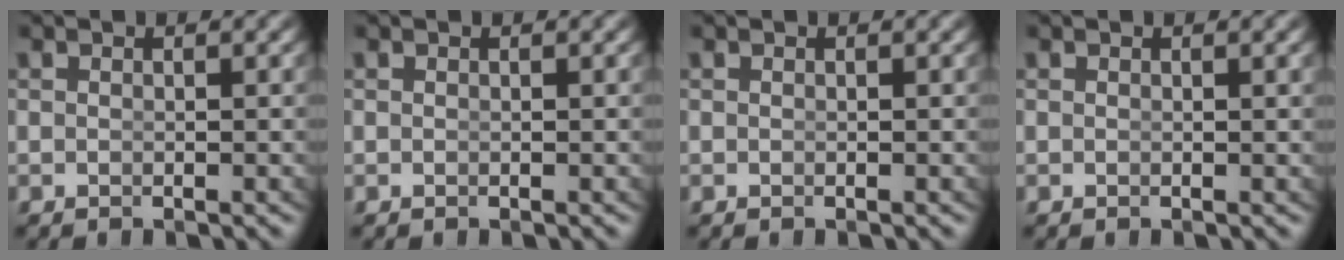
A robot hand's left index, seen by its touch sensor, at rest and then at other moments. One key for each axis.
{"total": 0.0}
{"total": 0.0}
{"total": 0.0}